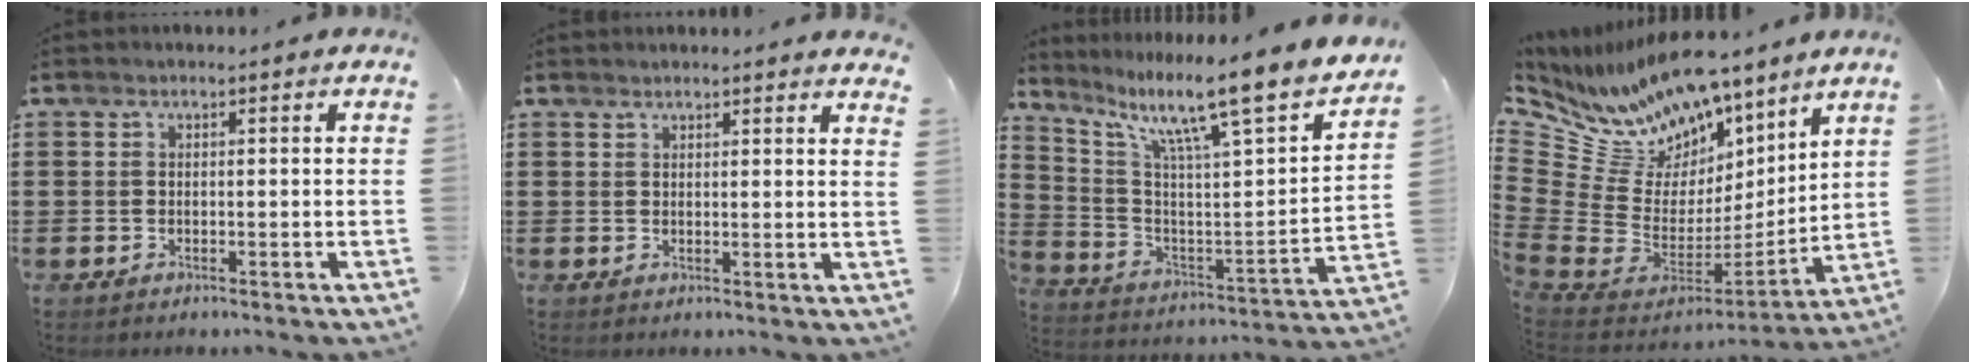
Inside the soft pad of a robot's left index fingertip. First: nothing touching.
{"total": 1.8, "force": [1.8, 0.0, 0.1], "torque": [-0.007, -0.002, 0.037]}
{"total": 10.6, "force": [8.0, 0.4, 6.9], "torque": [-0.143, -0.077, 0.115]}
{"total": 11.1, "force": [10.1, 4.0, 2.3], "torque": [-0.124, -0.097, 0.181]}